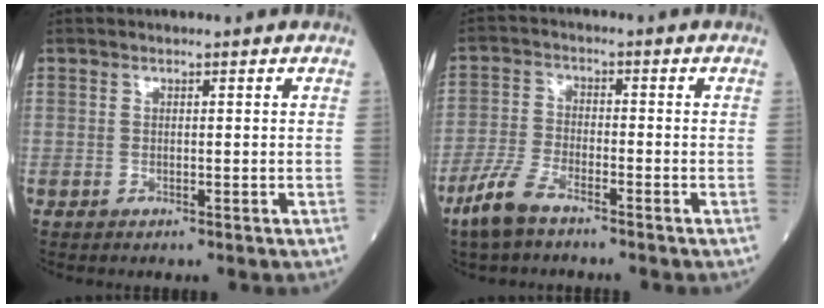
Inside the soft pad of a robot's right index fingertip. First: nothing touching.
{"total": 6.1, "force": [-4.6, 1.6, 3.7], "torque": [-0.095, -0.009, -0.094]}